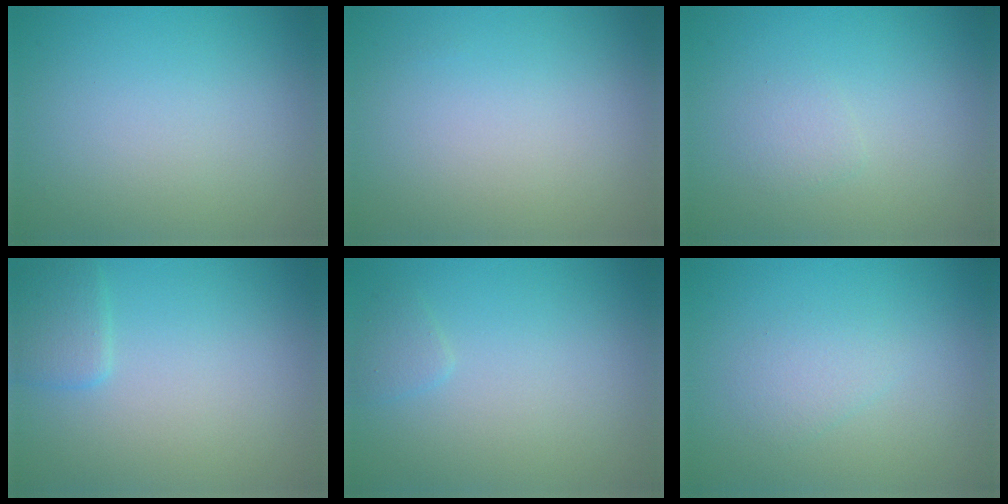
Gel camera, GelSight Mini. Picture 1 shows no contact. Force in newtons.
{"total": 0.0}
{"total": 1.0, "press": 1.0, "slide": 0.1}
{"total": 1.8, "press": 1.8, "slide": 0.1}
{"total": 1.0, "press": 0.9, "slide": 0.1}
{"total": 1.4, "press": 1.4, "slide": 0.0}